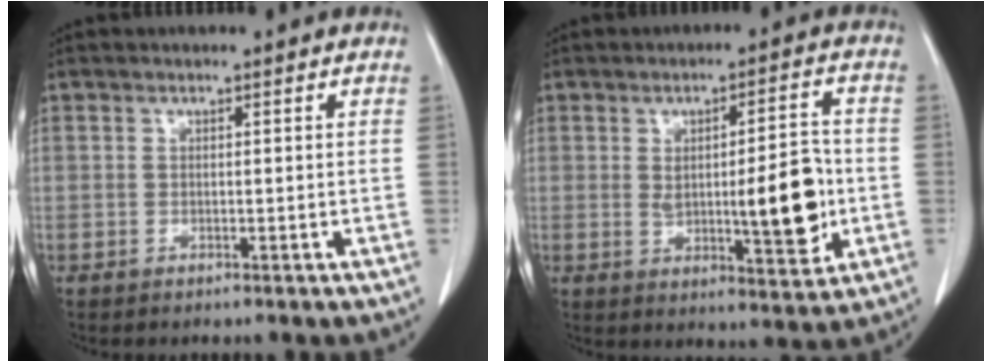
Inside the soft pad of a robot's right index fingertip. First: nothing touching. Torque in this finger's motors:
{"motor_torque": [0.45, -0.17, 0.26, 0.06]}